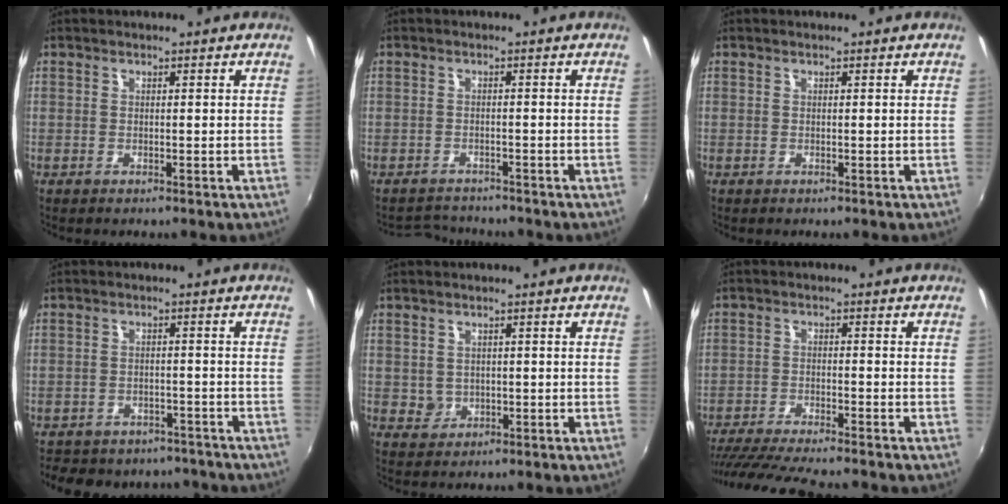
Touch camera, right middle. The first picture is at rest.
{"total": 3.5, "force": [-3.4, 1.1, -0.3], "torque": [-0.011, 0.004, -0.061]}
{"total": 0.0}
{"total": 13.3, "force": [-11.0, 6.2, 4.2], "torque": [-0.102, 0.005, -0.141]}
{"total": 2.4, "force": [0.1, 2.3, 0.5], "torque": [-0.005, 0.002, 0.004]}
{"total": 12.2, "force": [-10.8, 0.6, 5.7], "torque": [-0.130, -0.028, -0.183]}